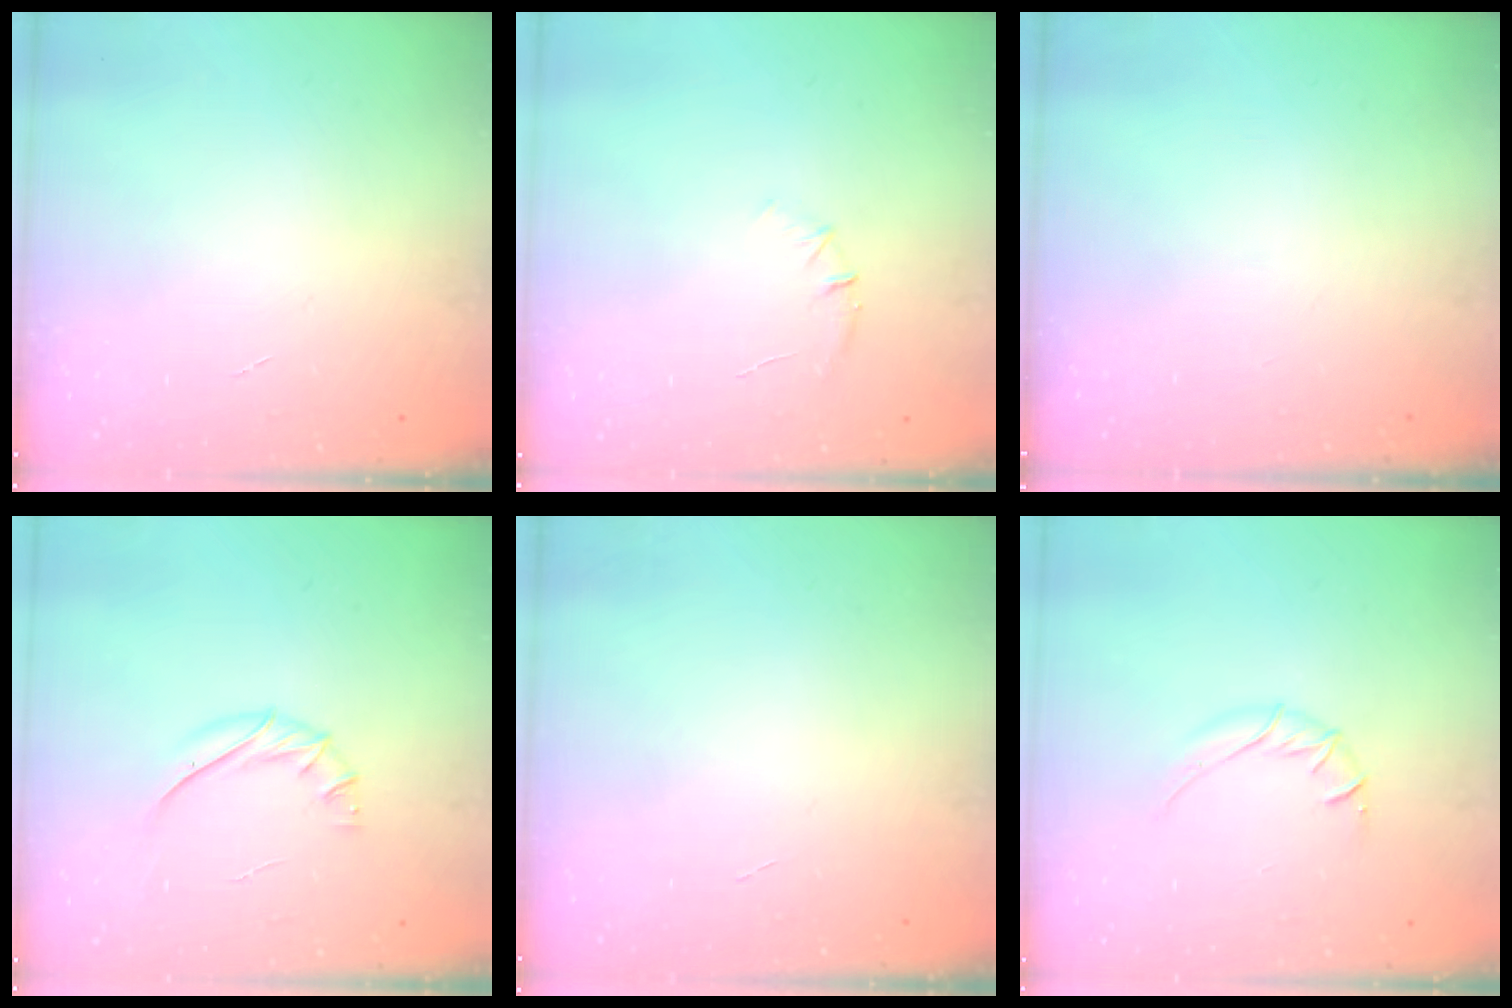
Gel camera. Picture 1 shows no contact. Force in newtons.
{"total": 5.1, "press": 4.9, "slide": 1.6}
{"total": 0.0}
{"total": 7.1, "press": 6.9, "slide": 1.5}
{"total": 0.0}
{"total": 4.9, "press": 4.7, "slide": 1.3}